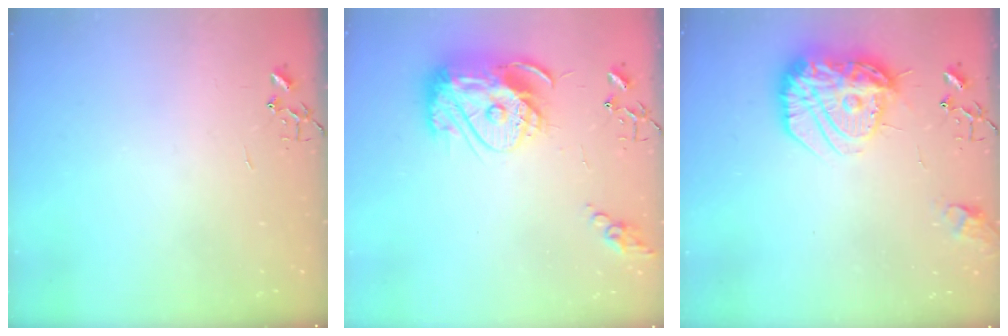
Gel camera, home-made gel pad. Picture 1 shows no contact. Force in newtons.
{"total": 16.6, "press": 16.5, "slide": 1.4}
{"total": 18.5, "press": 18.4, "slide": 1.7}